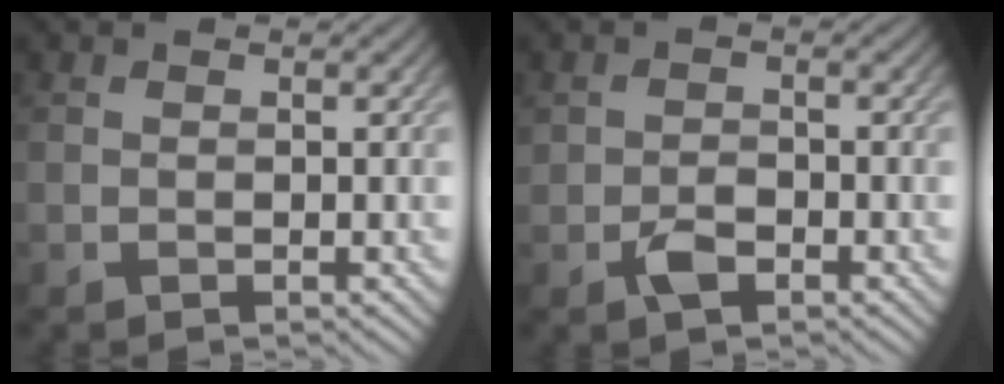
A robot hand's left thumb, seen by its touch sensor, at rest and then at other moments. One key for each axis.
{"total": 2.5, "fx": -1.4, "fy": 1.4, "fz": 1.5, "tx": -0.031, "ty": -0.001, "tz": -0.026}